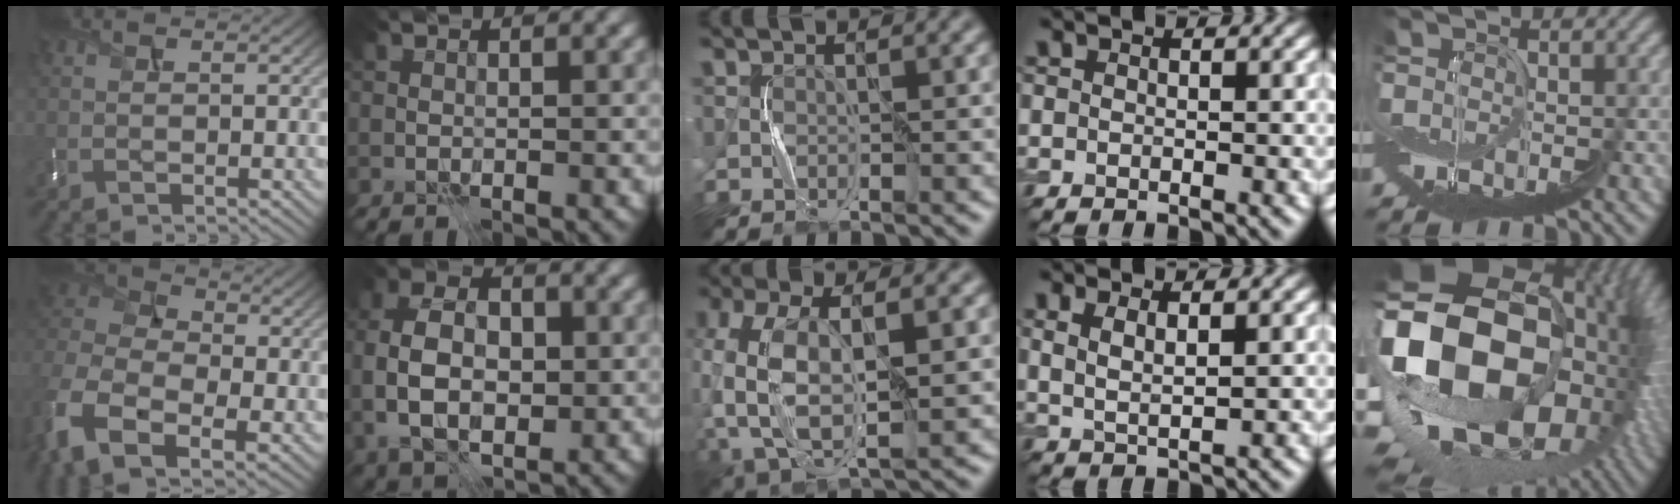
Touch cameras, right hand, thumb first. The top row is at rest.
{"thumb": {"total": 13.5, "force": [-4.8, 8.9, 9.0], "torque": [-0.251, -0.019, -0.091]}, "index": {"total": 7.7, "force": [-0.3, 4.9, 5.9], "torque": [-0.114, 0.007, -0.013]}, "middle": {"total": 10.0, "force": [-1.3, 5.4, 8.3], "torque": [-0.199, -0.004, -0.025]}, "ring": {"total": 2.3, "force": [1.4, 0.7, 1.7], "torque": [-0.033, 0.001, 0.031]}, "little": {"total": 14.2, "force": [0.9, 10.2, 9.9], "torque": [-0.241, -0.021, 0.045]}}